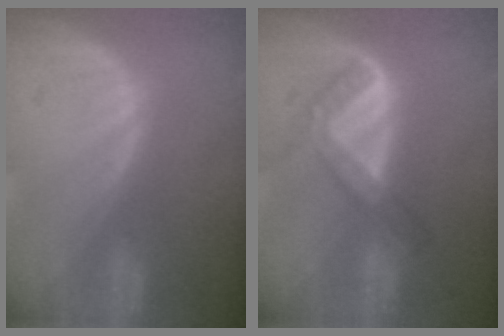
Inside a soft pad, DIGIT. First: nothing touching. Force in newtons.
{"total": 5.4, "press": 5.1, "slide": 1.6}